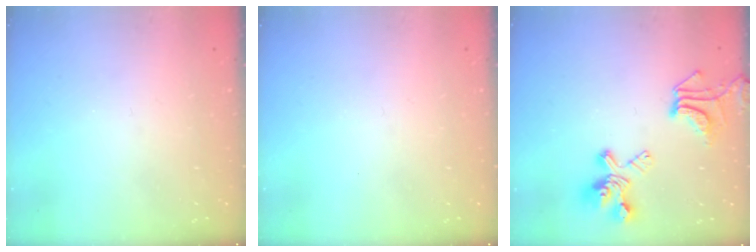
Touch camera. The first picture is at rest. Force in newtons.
{"total": 0.0}
{"total": 8.4, "press": 8.2, "slide": 1.5}